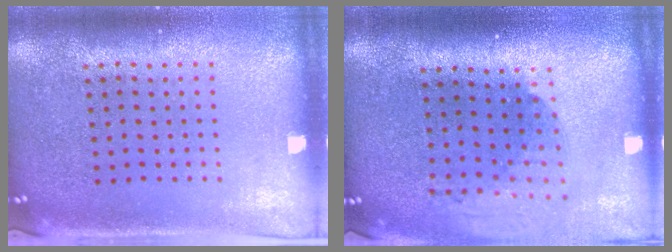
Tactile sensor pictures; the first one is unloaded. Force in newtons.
{"total": 1.9, "press": 1.4, "slide": 1.3}